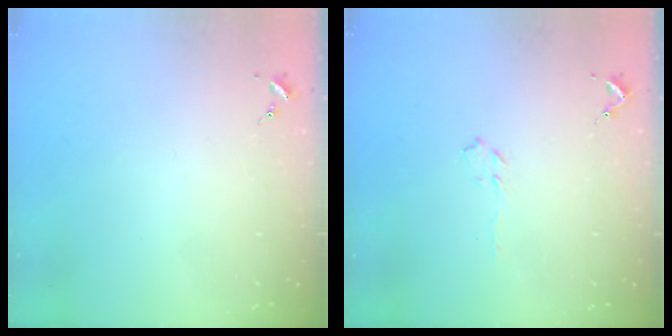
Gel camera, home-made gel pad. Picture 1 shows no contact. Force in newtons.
{"total": 3.9, "press": 3.9, "slide": 0.4}